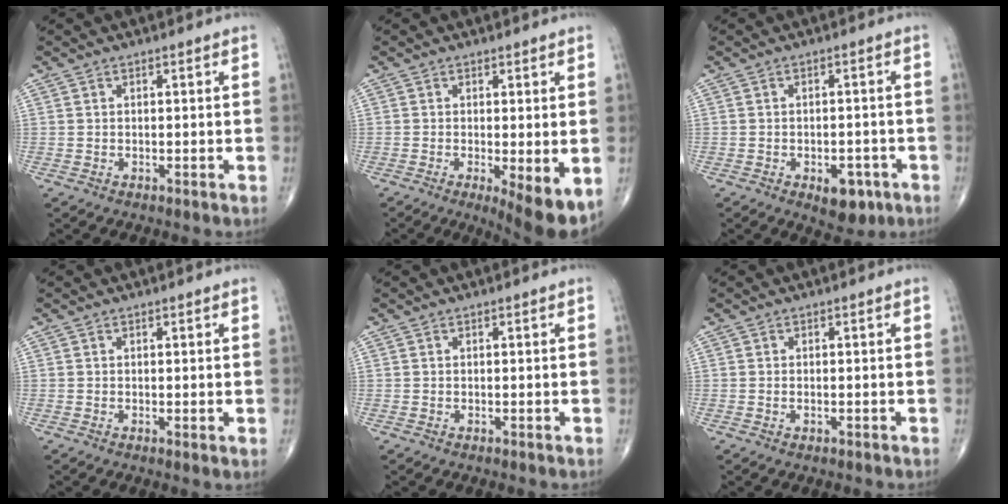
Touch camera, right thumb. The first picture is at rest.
{"total": 7.6, "force": [-2.0, 2.0, 7.1], "torque": [-0.102, -0.024, -0.029]}
{"total": 6.1, "force": [-2.9, 3.3, 4.2], "torque": [-0.036, 0.011, -0.032]}
{"total": 0.9, "force": [0.2, 0.1, 0.8], "torque": [-0.014, -0.004, 0.000]}
{"total": 0.0}
{"total": 0.8, "force": [-0.3, 0.3, 0.6], "torque": [-0.012, 0.002, -0.004]}